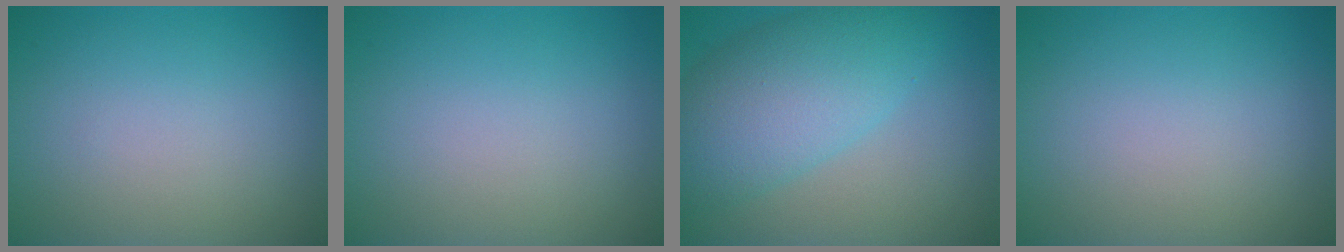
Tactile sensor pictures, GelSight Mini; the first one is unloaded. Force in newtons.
{"total": 0.0}
{"total": 7.6, "press": 7.6, "slide": 0.3}
{"total": 0.0}